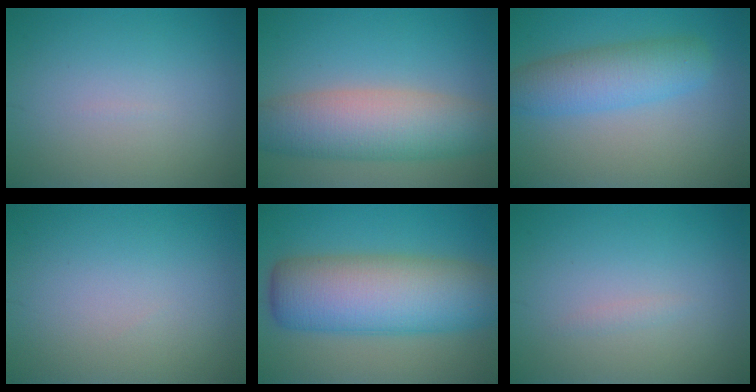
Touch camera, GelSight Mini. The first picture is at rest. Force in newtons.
{"total": 7.6, "press": 7.6, "slide": 0.3}
{"total": 6.0, "press": 6.0, "slide": 0.1}
{"total": 0.0}
{"total": 10.9, "press": 10.9, "slide": 0.5}
{"total": 0.5, "press": 0.5, "slide": 0.1}